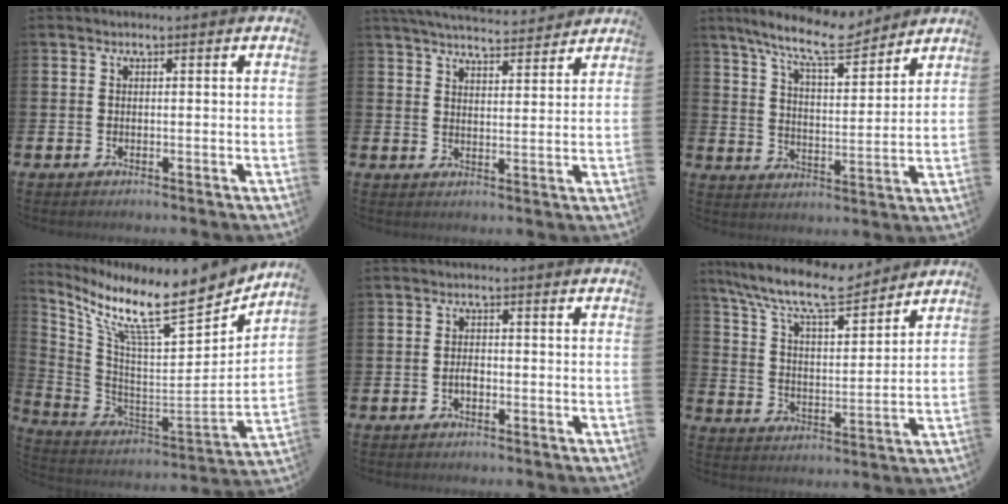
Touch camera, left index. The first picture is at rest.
{"total": 5.3, "force": [5.2, 0.6, 0.6], "torque": [-0.028, -0.033, 0.093]}
{"total": 10.0, "force": [8.9, 1.8, 4.4], "torque": [-0.111, -0.039, 0.159]}
{"total": 12.7, "force": [10.1, 2.2, 7.3], "torque": [-0.163, -0.082, 0.165]}
{"total": 1.6, "force": [-0.5, 0.9, 1.2], "torque": [-0.023, 0.002, -0.009]}
{"total": 10.7, "force": [9.5, 2.1, 4.3], "torque": [-0.118, -0.053, 0.169]}